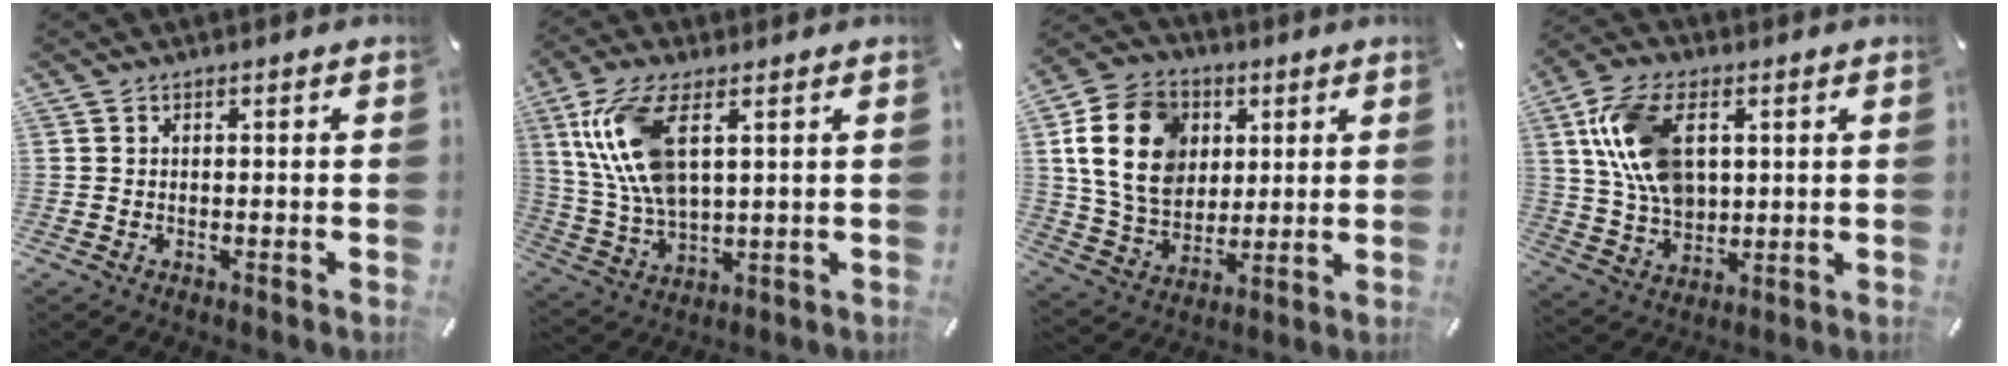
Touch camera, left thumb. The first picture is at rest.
{"total": 13.5, "force": [5.0, 6.4, 10.8], "torque": [-0.258, -0.008, 0.087]}
{"total": 17.3, "force": [4.2, 13.9, 9.4], "torque": [-0.195, 0.003, 0.077]}
{"total": 14.4, "force": [3.7, 9.9, 9.8], "torque": [-0.227, 0.008, 0.069]}